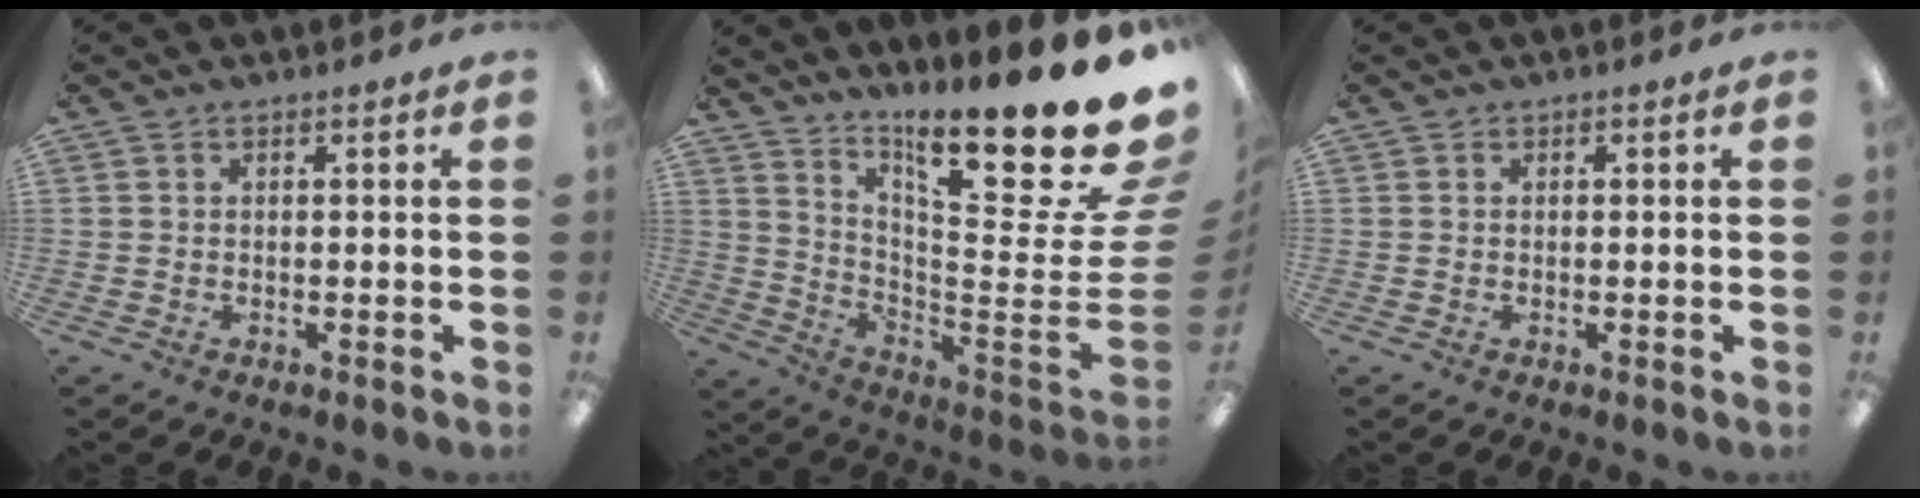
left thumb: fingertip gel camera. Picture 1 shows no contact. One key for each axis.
{"total": 22.7, "fx": 17.4, "fy": 2.9, "fz": 14.2, "tx": -0.204, "ty": -0.142, "tz": 0.273}
{"total": 0.0}